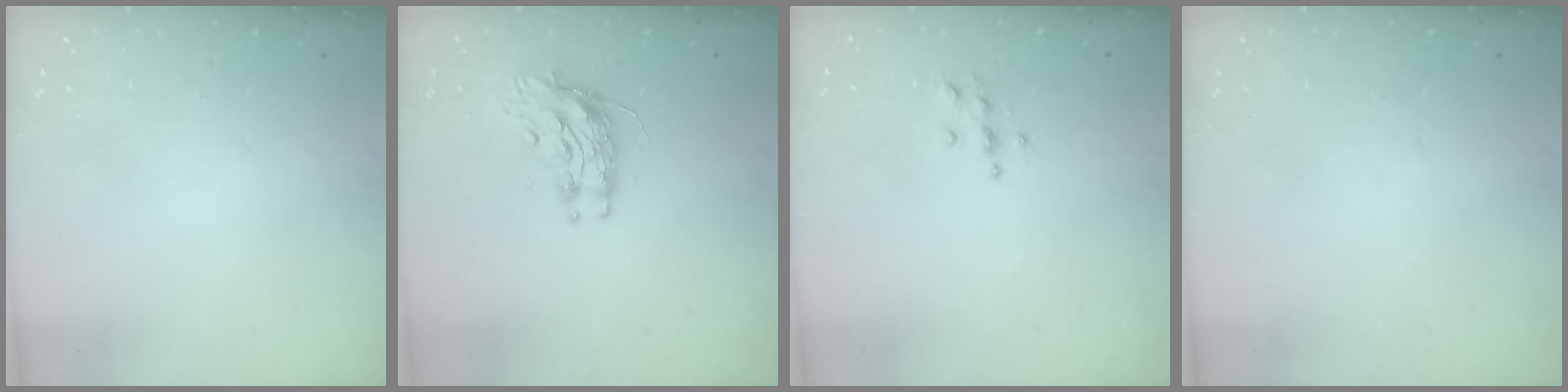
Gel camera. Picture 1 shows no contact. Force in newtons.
{"total": 9.3, "press": 9.2, "slide": 0.6}
{"total": 3.9, "press": 3.9, "slide": 0.4}
{"total": 0.0}